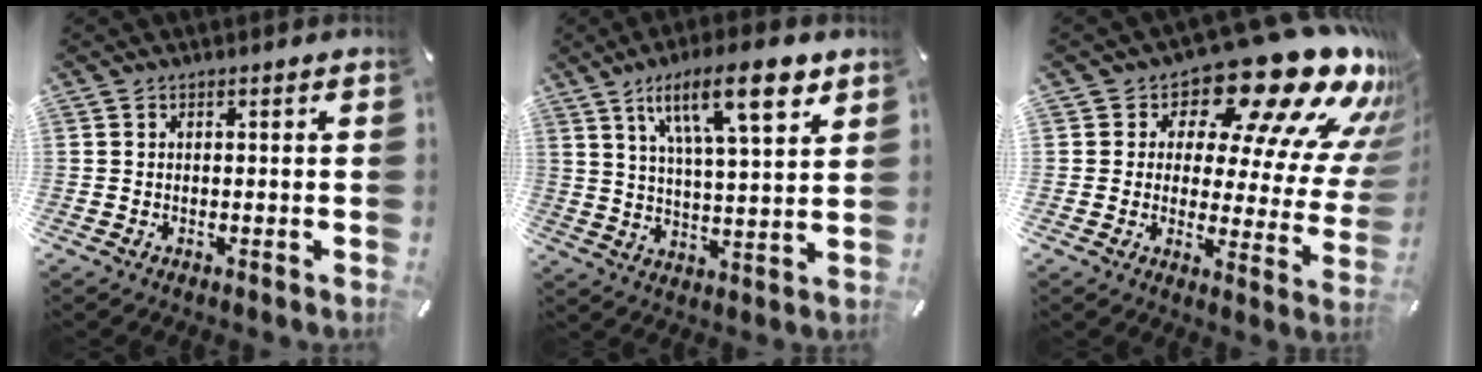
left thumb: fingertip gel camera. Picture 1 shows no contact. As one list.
[{"total": 16.0, "force": [9.3, 4.6, 12.2], "torque": [-0.189, -0.037, 0.146]}, {"total": 21.0, "force": [15.1, 7.9, 12.4], "torque": [-0.168, -0.122, 0.243]}]